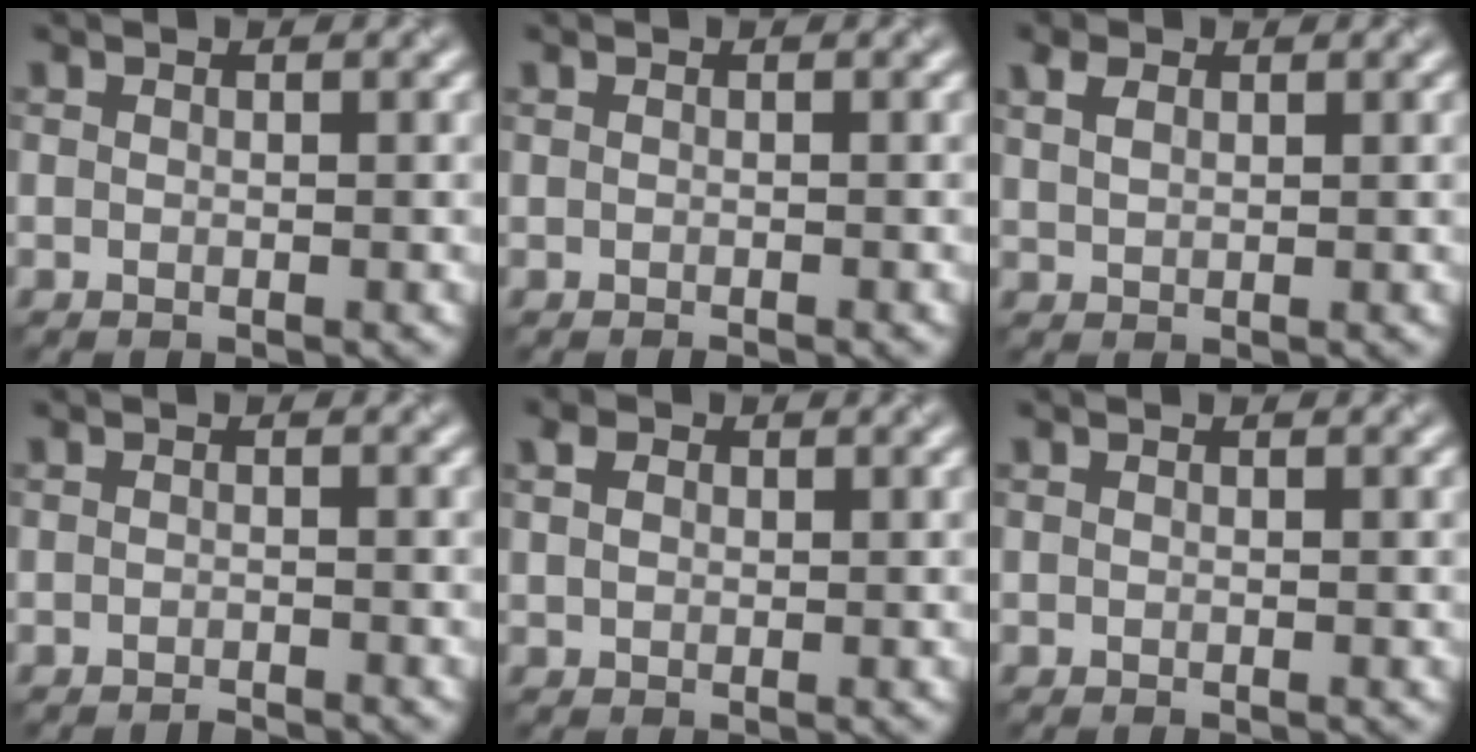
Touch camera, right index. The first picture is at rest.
{"total": 0.7, "force": [-0.6, 0.1, 0.4], "torque": [0.004, 0.003, -0.010]}
{"total": 1.4, "force": [1.2, 0.6, 0.4], "torque": [-0.010, 0.010, 0.022]}
{"total": 1.0, "force": [-1.0, 0.0, 0.2], "torque": [0.007, 0.001, -0.020]}
{"total": 1.4, "force": [0.9, 0.9, 0.4], "torque": [-0.007, 0.010, 0.010]}
{"total": 0.0}